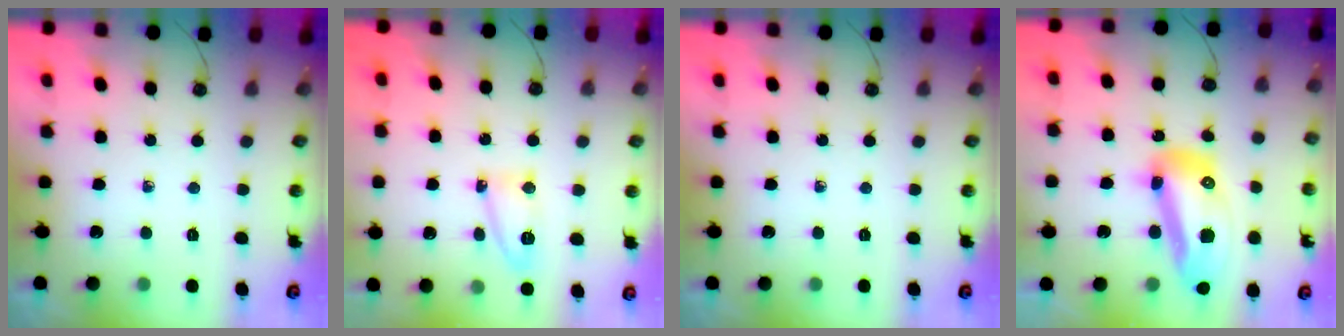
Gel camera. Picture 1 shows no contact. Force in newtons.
{"total": 7.2, "press": 7.2, "slide": 0.6}
{"total": 0.0}
{"total": 16.9, "press": 16.8, "slide": 2.2}